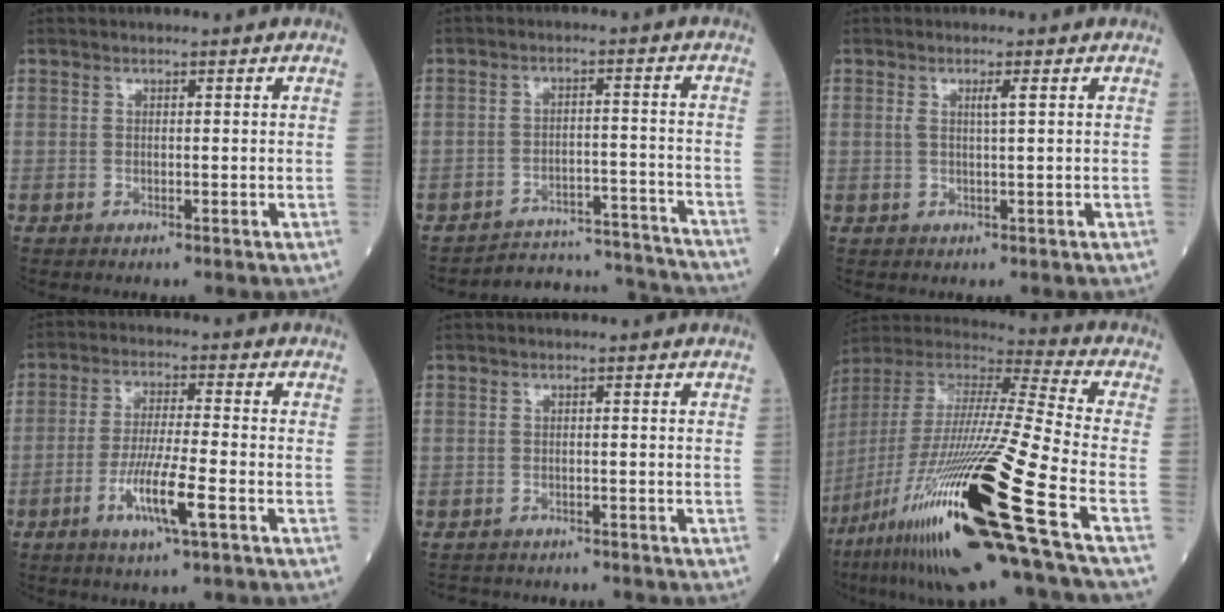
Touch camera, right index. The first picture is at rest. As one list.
[{"total": 12.9, "force": [-12.9, 0.9, -0.4], "torque": [0.018, 0.032, -0.170]}, {"total": 1.5, "force": [0.6, -0.2, 1.4], "torque": [-0.027, 0.002, 0.011]}, {"total": 8.0, "force": [-3.4, 0.1, 7.3], "torque": [-0.143, -0.011, -0.061]}, {"total": 3.7, "force": [-3.4, 1.3, 0.3], "torque": [-0.002, -0.003, -0.050]}, {"total": 32.7, "force": [-15.1, 1.1, 28.9], "torque": [-0.561, -0.067, -0.280]}]